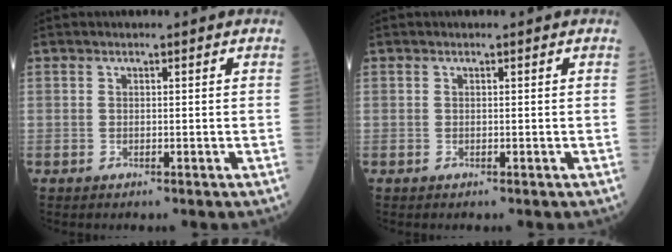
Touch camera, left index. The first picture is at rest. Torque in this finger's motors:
{"motor_torque": [0.00, 0.00, 0.08, 0.00]}